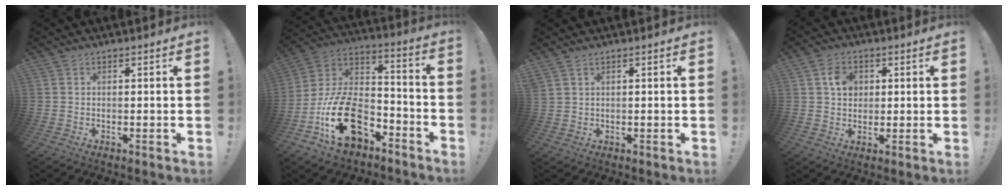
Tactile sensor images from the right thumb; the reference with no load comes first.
{"total": 23.4, "force": [-10.1, 14.7, 15.2], "torque": [-0.271, 0.063, -0.159]}
{"total": 1.3, "force": [0.8, 0.2, 1.0], "torque": [-0.026, 0.000, 0.017]}
{"total": 6.3, "force": [1.8, 5.1, 3.2], "torque": [-0.042, 0.003, 0.031]}